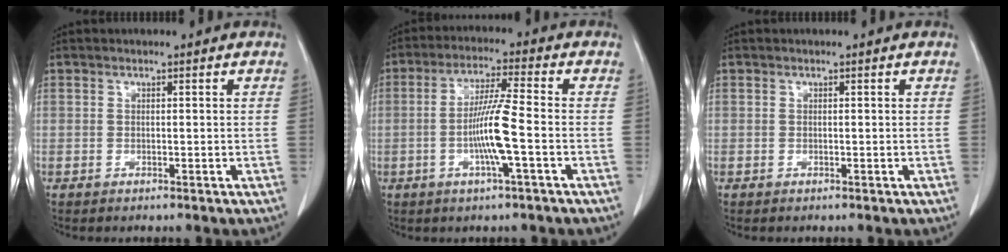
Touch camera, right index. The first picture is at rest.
{"total": 8.3, "force": [-1.9, -0.4, 8.0], "torque": [-0.158, -0.002, -0.039]}
{"total": 0.0}